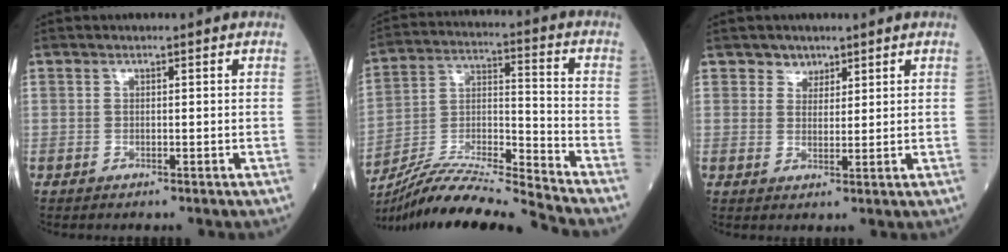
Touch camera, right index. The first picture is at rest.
{"total": 16.4, "force": [-15.5, -2.2, 4.8], "torque": [-0.082, 0.011, -0.284]}
{"total": 2.4, "force": [1.7, 1.6, 0.0], "torque": [0.007, -0.003, 0.025]}